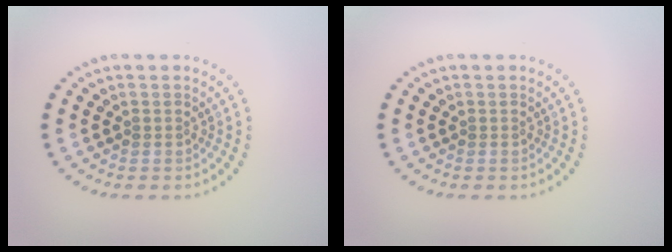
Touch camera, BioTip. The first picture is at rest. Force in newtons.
{"total": 0.0}